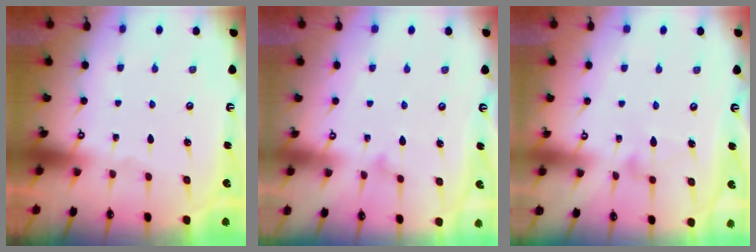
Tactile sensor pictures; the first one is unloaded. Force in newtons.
{"total": 8.9, "press": 8.9, "slide": 0.5}
{"total": 7.1, "press": 7.1, "slide": 0.3}